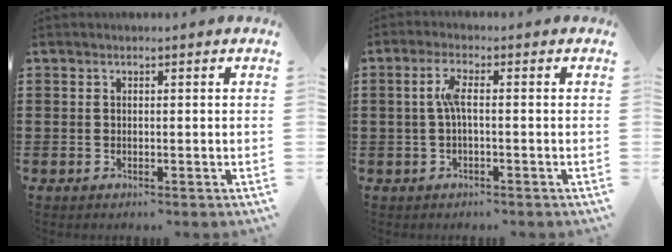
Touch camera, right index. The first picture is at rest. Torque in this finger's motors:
{"motor_torque": [0.73, -0.29, 0.27, 0.04]}